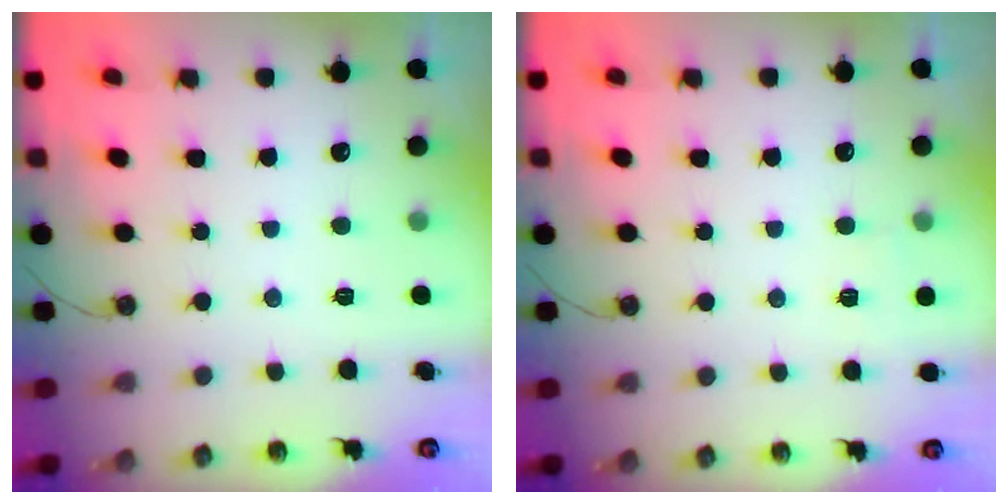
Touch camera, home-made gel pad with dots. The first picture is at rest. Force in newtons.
{"total": 2.3, "press": 2.3, "slide": 0.4}